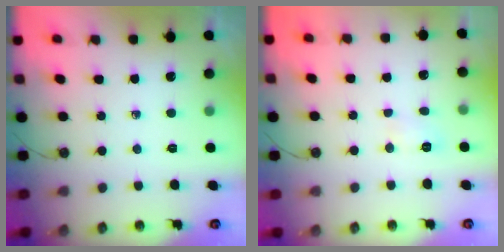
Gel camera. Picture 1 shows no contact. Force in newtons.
{"total": 4.2, "press": 4.2, "slide": 0.4}